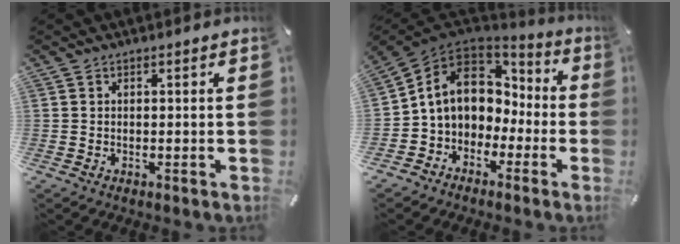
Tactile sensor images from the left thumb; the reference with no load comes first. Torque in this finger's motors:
{"motor_torque": [0.35, 2.19, 1.25, 1.05, 0.10]}